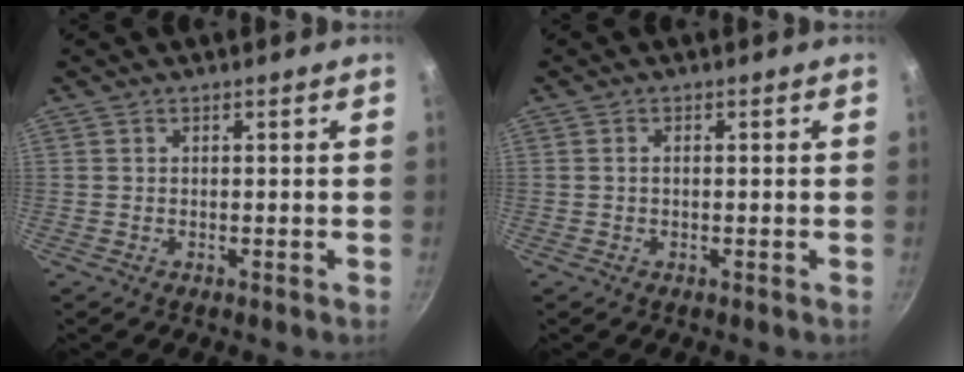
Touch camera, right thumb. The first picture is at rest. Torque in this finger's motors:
{"motor_torque": [-0.48, 0.31, 0.25, -0.23, 0.08]}